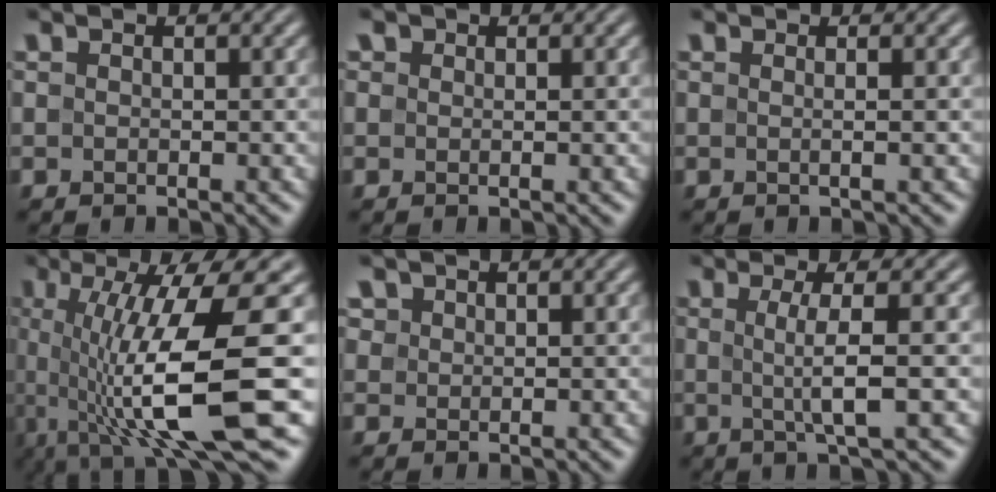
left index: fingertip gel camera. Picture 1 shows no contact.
{"total": 0.7, "force": [0.5, 0.5, 0.2], "torque": [-0.003, -0.003, 0.001]}
{"total": 1.2, "force": [0.1, 0.4, 1.2], "torque": [-0.013, 0.001, -0.009]}
{"total": 12.5, "force": [-1.2, 2.4, 12.2], "torque": [-0.190, -0.007, -0.015]}
{"total": 1.3, "force": [0.8, 1.0, 0.2], "torque": [-0.005, -0.001, 0.016]}
{"total": 3.9, "force": [0.0, 0.6, 3.9], "torque": [-0.066, -0.002, -0.001]}